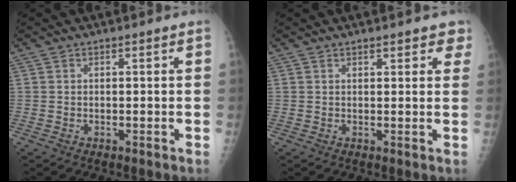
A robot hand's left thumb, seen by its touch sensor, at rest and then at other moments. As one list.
[{"total": 3.4, "force": [2.4, 1.5, 1.8], "torque": [0.006, -0.005, 0.026]}]